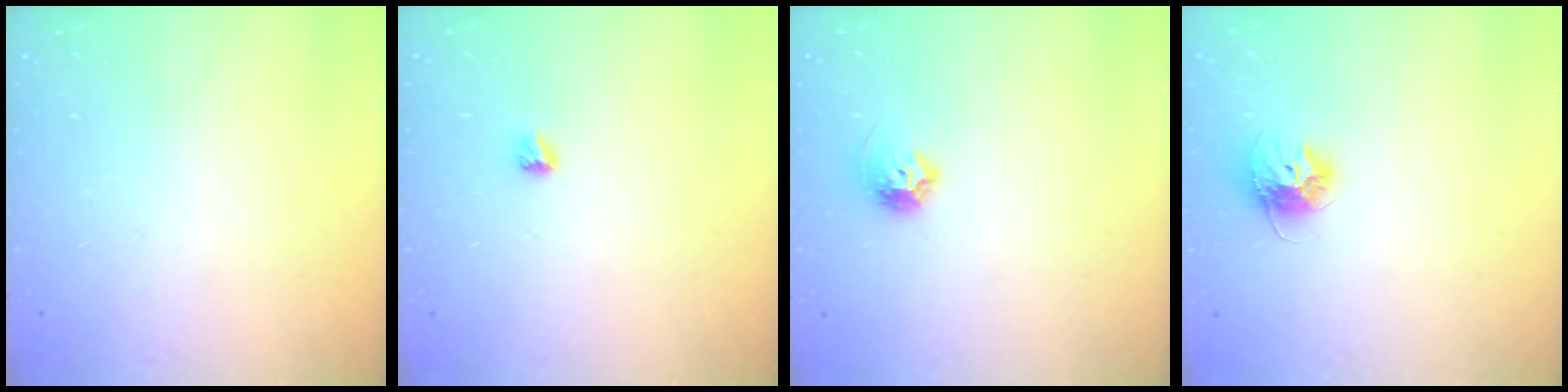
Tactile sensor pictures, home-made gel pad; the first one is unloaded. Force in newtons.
{"total": 3.3, "press": 3.3, "slide": 0.4}
{"total": 7.0, "press": 7.0, "slide": 0.8}
{"total": 9.8, "press": 9.8, "slide": 0.3}